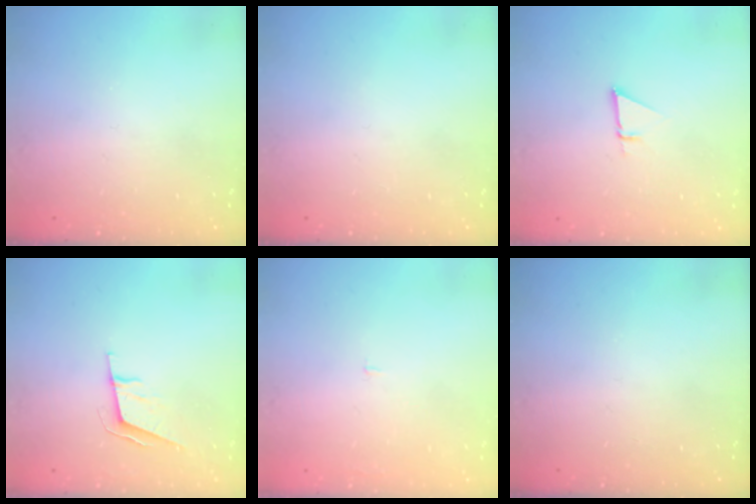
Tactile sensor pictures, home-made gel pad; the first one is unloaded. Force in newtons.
{"total": 0.0}
{"total": 1.4, "press": 1.4, "slide": 0.0}
{"total": 5.8, "press": 5.2, "slide": 2.6}
{"total": 1.2, "press": 1.2, "slide": 0.1}
{"total": 0.0}